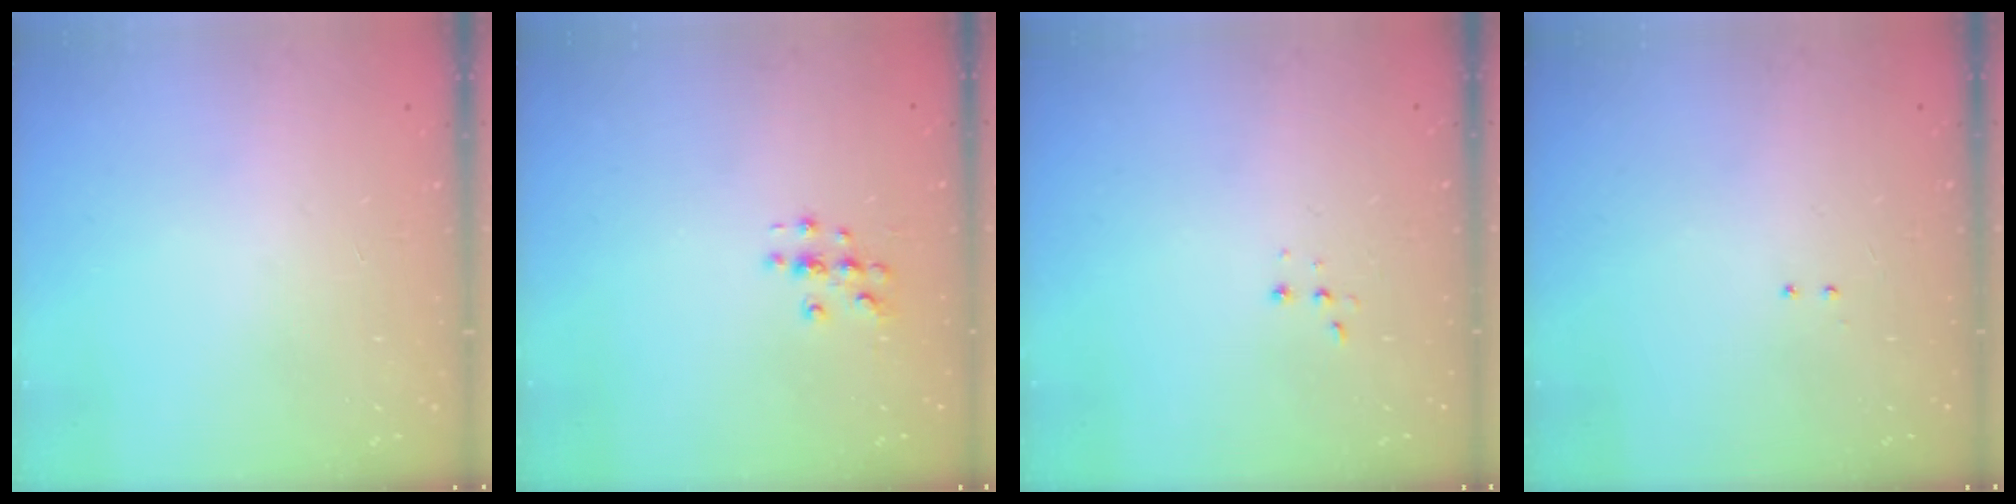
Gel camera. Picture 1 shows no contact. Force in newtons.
{"total": 3.9, "press": 3.8, "slide": 0.5}
{"total": 2.7, "press": 2.7, "slide": 0.5}
{"total": 2.0, "press": 2.0, "slide": 0.4}